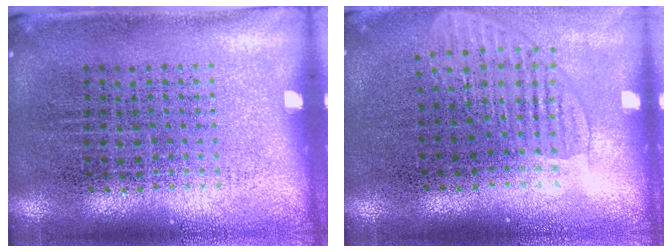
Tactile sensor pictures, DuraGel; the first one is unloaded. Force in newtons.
{"total": 1.6, "press": 1.4, "slide": 0.8}